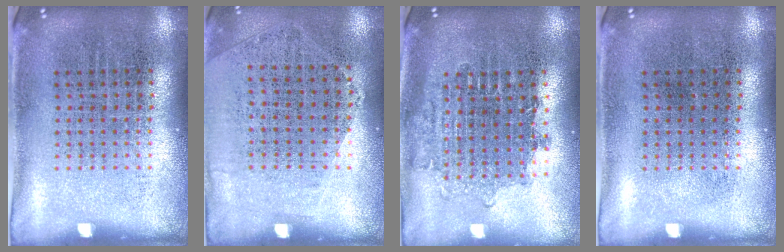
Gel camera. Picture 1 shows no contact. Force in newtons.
{"total": 1.2, "press": 0.9, "slide": 0.7}
{"total": 1.7, "press": 1.4, "slide": 1.0}
{"total": 0.0}